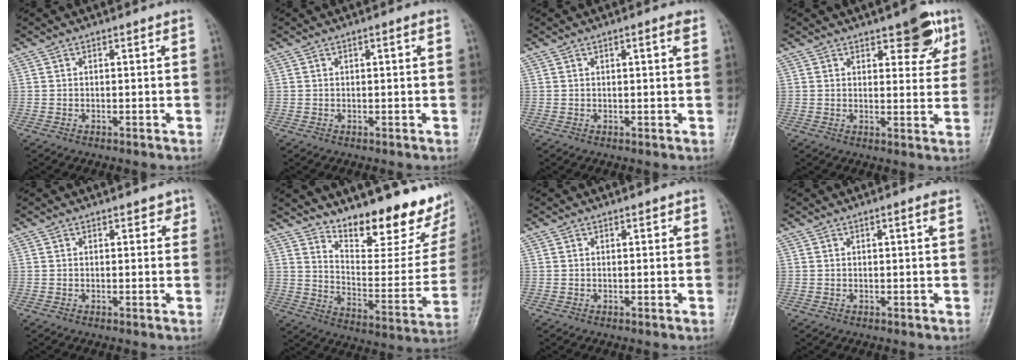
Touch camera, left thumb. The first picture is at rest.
{"total": 1.0, "force": [0.4, 0.1, 0.9], "torque": [-0.015, 0.002, 0.005]}
{"total": 1.9, "force": [1.0, 0.2, 1.6], "torque": [-0.022, -0.001, 0.012]}
{"total": 7.6, "force": [4.4, 3.3, 5.2], "torque": [-0.037, -0.020, 0.054]}
{"total": 2.0, "force": [1.2, 1.1, 1.0], "torque": [0.006, -0.003, 0.010]}
{"total": 22.4, "force": [16.7, 7.4, 13.0], "torque": [-0.143, -0.115, 0.243]}
{"total": 0.9, "force": [0.6, 0.4, 0.6], "torque": [-0.005, 0.000, 0.006]}
{"total": 1.4, "force": [0.7, 0.1, 1.3], "torque": [-0.020, 0.000, 0.009]}